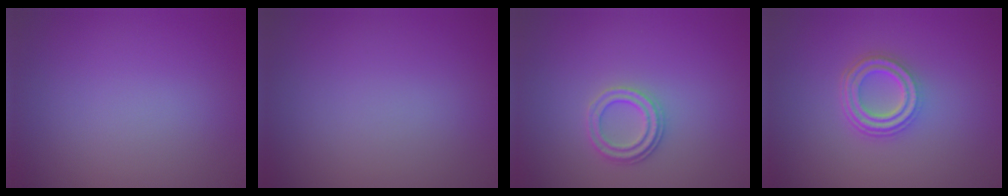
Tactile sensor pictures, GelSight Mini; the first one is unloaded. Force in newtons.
{"total": 0.0}
{"total": 2.3, "press": 2.1, "slide": 1.0}
{"total": 4.1, "press": 3.1, "slide": 2.6}